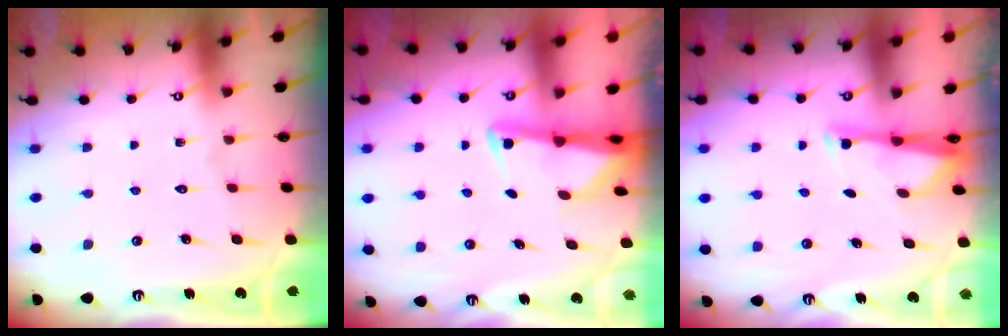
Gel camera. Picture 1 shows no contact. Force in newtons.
{"total": 2.2, "press": 2.2, "slide": 0.5}
{"total": 3.0, "press": 2.9, "slide": 0.5}